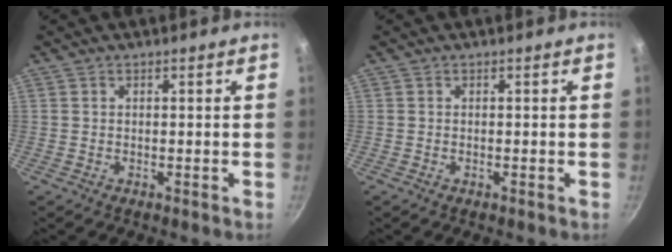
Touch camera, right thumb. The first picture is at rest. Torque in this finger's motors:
{"motor_torque": [-0.76, -0.06, 0.12, 0.25, 0.07]}